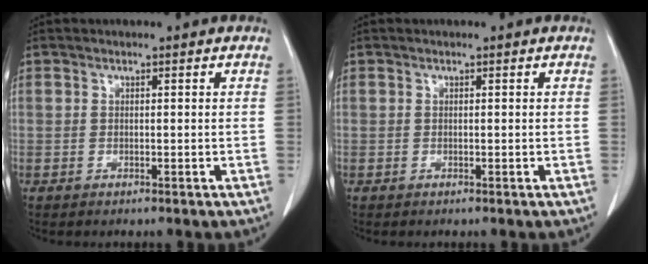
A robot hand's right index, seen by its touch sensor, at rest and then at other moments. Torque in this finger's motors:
{"motor_torque": [0.00, 0.00, 0.00, 0.00]}